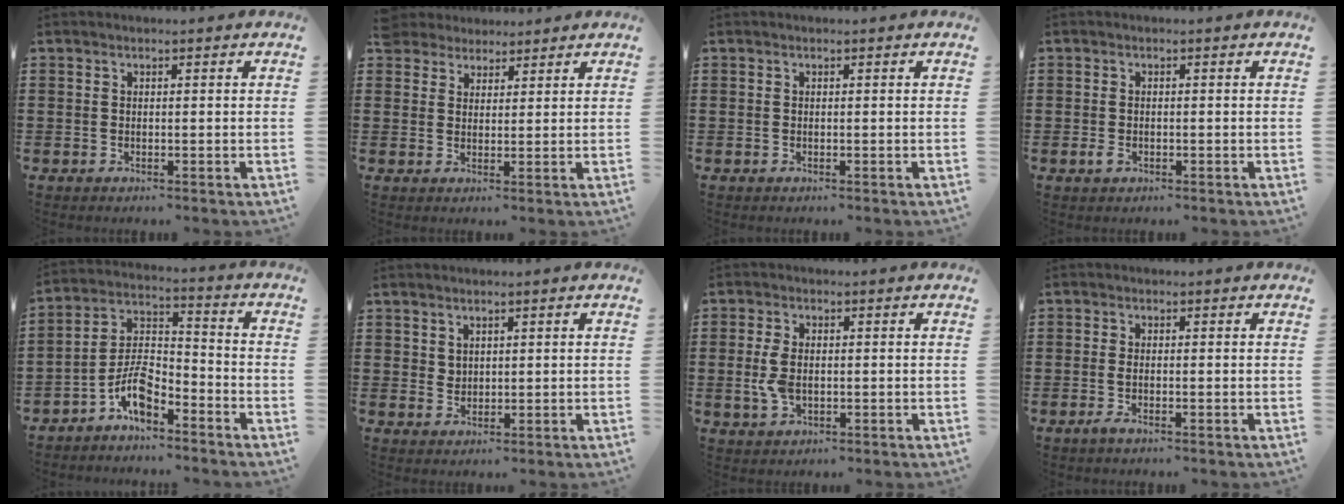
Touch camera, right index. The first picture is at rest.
{"total": 3.2, "force": [2.8, 1.6, -0.3], "torque": [-0.008, 0.007, 0.057]}
{"total": 0.0}
{"total": 1.4, "force": [-0.5, 0.9, 0.9], "torque": [-0.027, -0.002, -0.012]}
{"total": 7.2, "force": [-5.1, 2.8, 4.3], "torque": [-0.102, 0.001, -0.103]}
{"total": 1.9, "force": [1.6, 1.0, 0.1], "torque": [-0.005, 0.004, 0.032]}
{"total": 4.5, "force": [-0.1, 2.6, 3.6], "torque": [-0.100, -0.004, -0.011]}
{"total": 1.1, "force": [-0.5, 0.2, 0.9], "torque": [-0.026, -0.006, -0.012]}